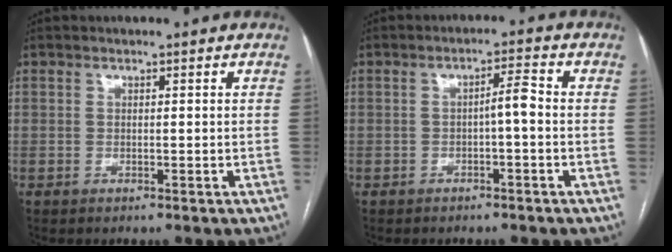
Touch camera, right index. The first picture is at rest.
{"total": 3.0, "force": [-0.5, 0.3, 2.9], "torque": [-0.045, 0.009, -0.009]}